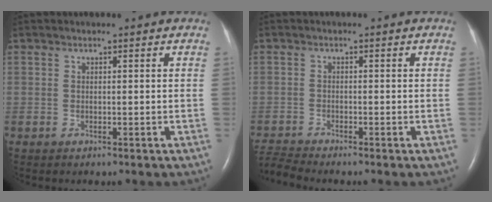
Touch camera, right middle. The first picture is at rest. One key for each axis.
{"total": 3.4, "fx": -3.1, "fy": -1.2, "fz": 0.1, "tx": -0.015, "ty": -0.018, "tz": -0.062}